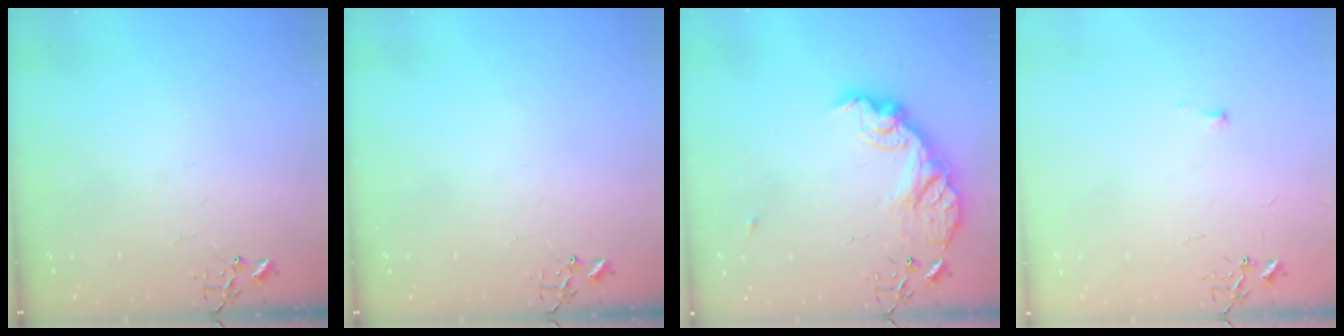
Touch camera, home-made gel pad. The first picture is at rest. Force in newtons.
{"total": 0.0}
{"total": 15.7, "press": 15.7, "slide": 1.0}
{"total": 3.4, "press": 3.4, "slide": 0.5}